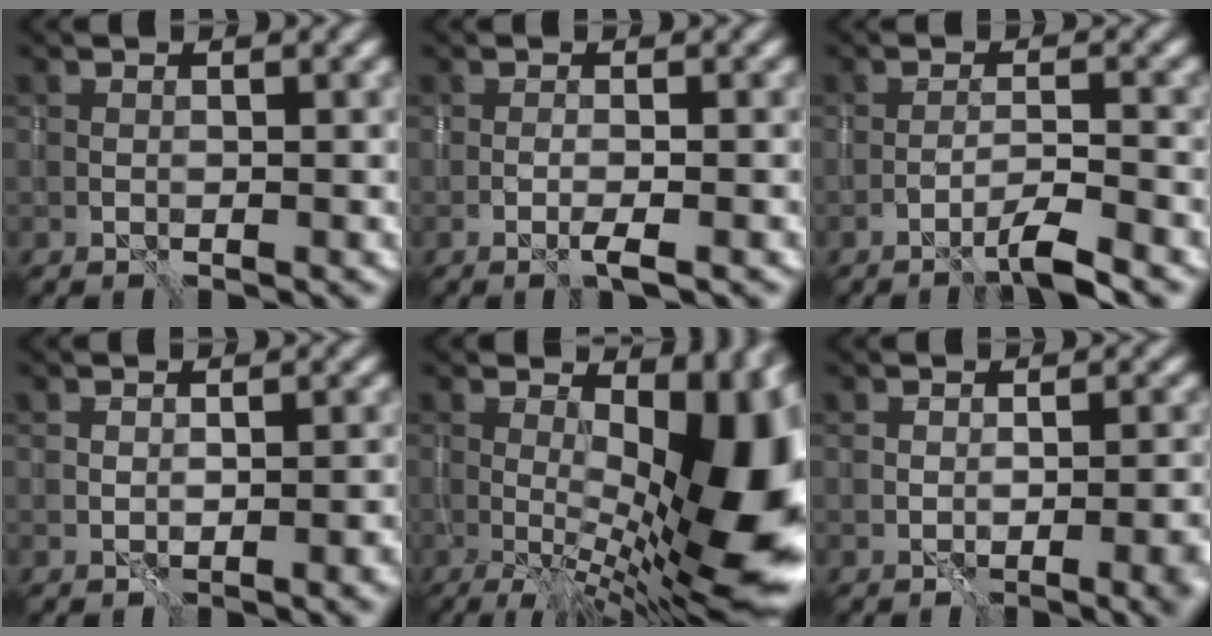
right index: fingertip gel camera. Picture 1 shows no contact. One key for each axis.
{"total": 1.3, "fx": -0.5, "fy": 0.1, "fz": 1.2, "tx": -0.022, "ty": 0.002, "tz": -0.013}
{"total": 2.8, "fx": -2.0, "fy": 0.0, "fz": 1.9, "tx": -0.028, "ty": 0.008, "tz": -0.046}
{"total": 2.2, "fx": -1.0, "fy": 0.4, "fz": 1.9, "tx": -0.023, "ty": 0.002, "tz": -0.015}
{"total": 15.0, "fx": 0.2, "fy": 5.9, "fz": 13.8, "tx": -0.157, "ty": 0.013, "tz": 0.006}
{"total": 4.9, "fx": -2.1, "fy": 1.5, "fz": 4.1, "tx": -0.045, "ty": 0.003, "tz": -0.024}